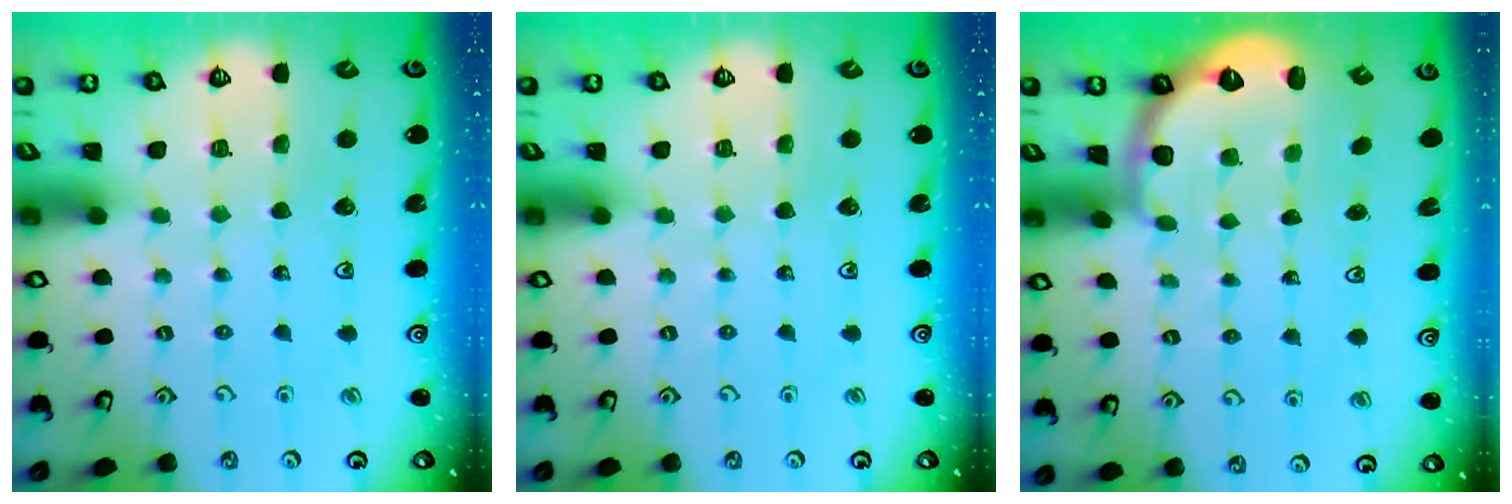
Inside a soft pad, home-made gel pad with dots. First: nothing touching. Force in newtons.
{"total": 0.0}
{"total": 2.8, "press": 2.0, "slide": 2.0}